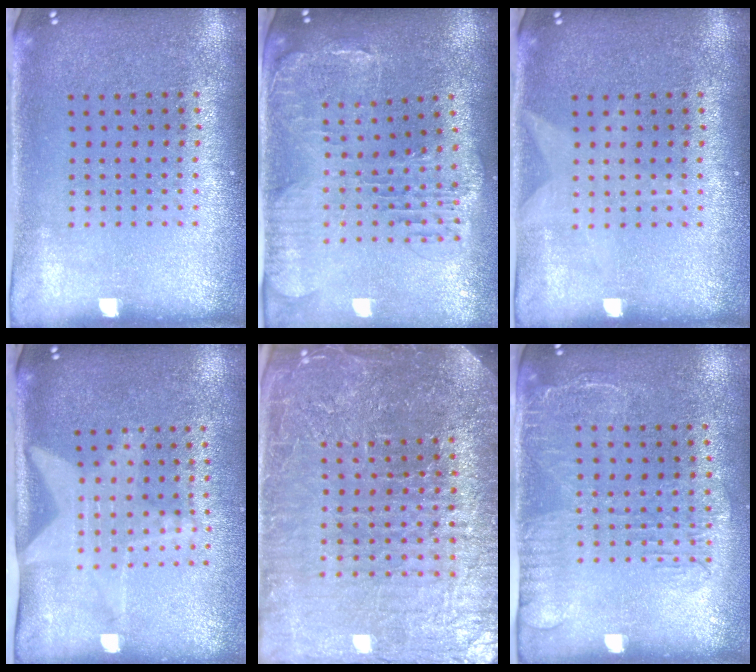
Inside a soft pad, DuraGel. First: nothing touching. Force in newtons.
{"total": 1.6, "press": 1.5, "slide": 0.4}
{"total": 0.9, "press": 0.9, "slide": 0.2}
{"total": 2.0, "press": 1.6, "slide": 1.2}
{"total": 6.0, "press": 5.4, "slide": 2.8}
{"total": 1.6, "press": 1.2, "slide": 1.1}